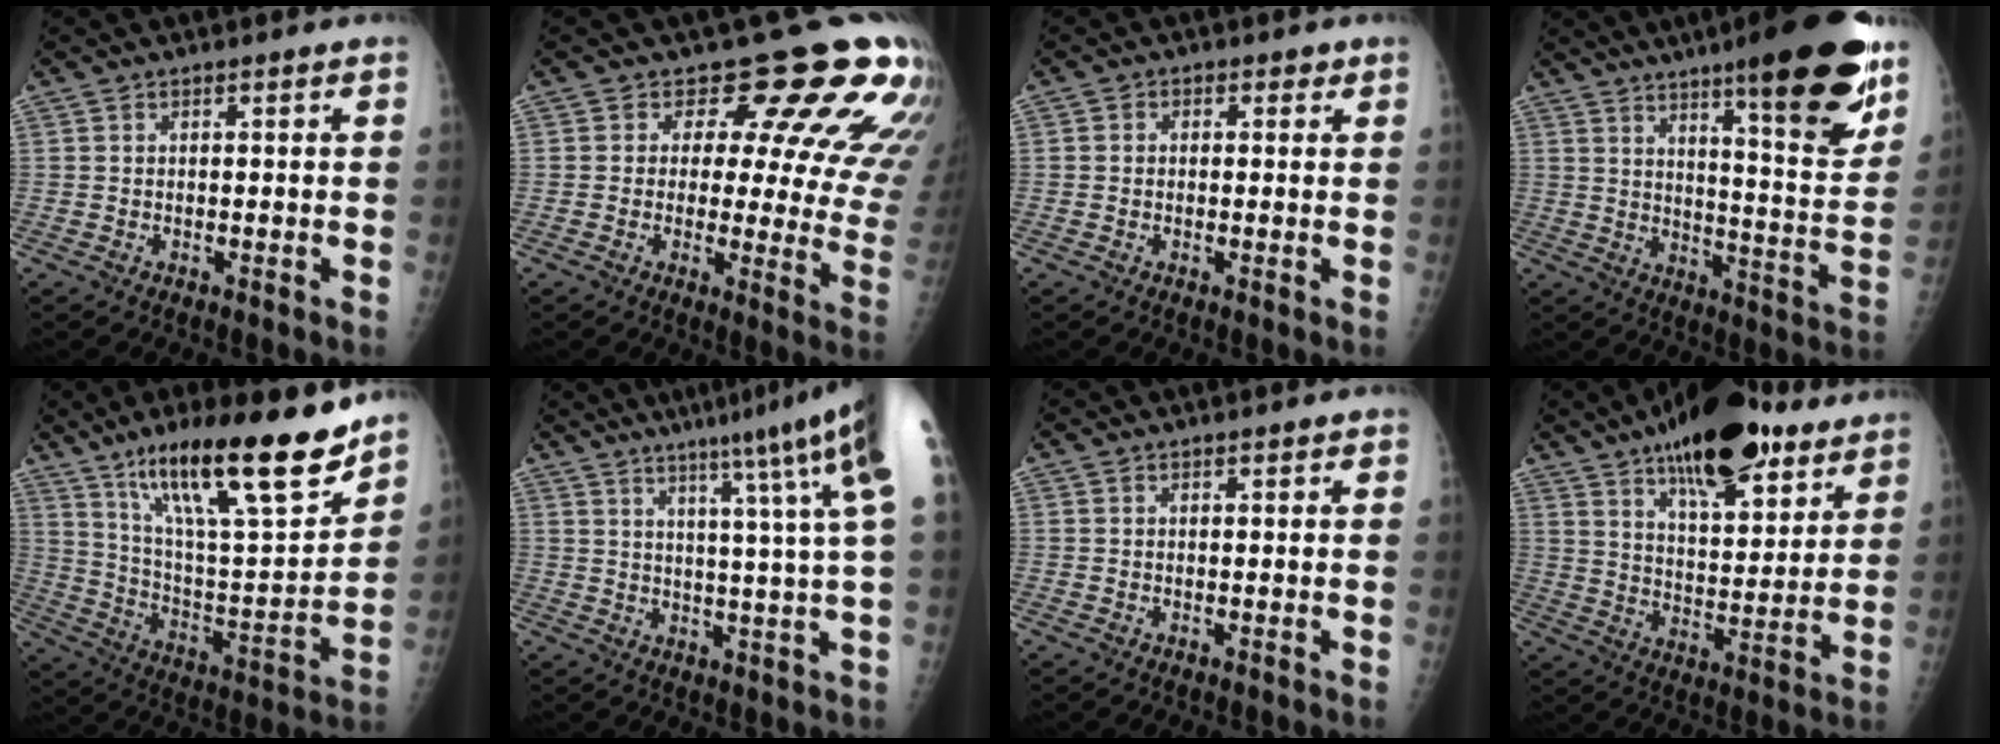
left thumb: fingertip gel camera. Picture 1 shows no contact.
{"total": 14.9, "force": [10.0, 6.4, 9.0], "torque": [-0.054, -0.059, 0.091]}
{"total": 2.1, "force": [0.4, 1.9, 0.8], "torque": [0.006, 0.003, -0.002]}
{"total": 21.6, "force": [13.4, 3.9, 16.5], "torque": [-0.203, -0.068, 0.194]}
{"total": 24.5, "force": [16.6, 5.2, 17.2], "torque": [-0.258, -0.072, 0.283]}
{"total": 17.7, "force": [9.6, 0.1, 14.8], "torque": [-0.197, -0.025, 0.116]}
{"total": 0.8, "force": [0.5, 0.3, 0.5], "torque": [-0.006, 0.000, 0.005]}
{"total": 21.7, "force": [14.1, 8.6, 14.1], "torque": [-0.166, -0.057, 0.219]}